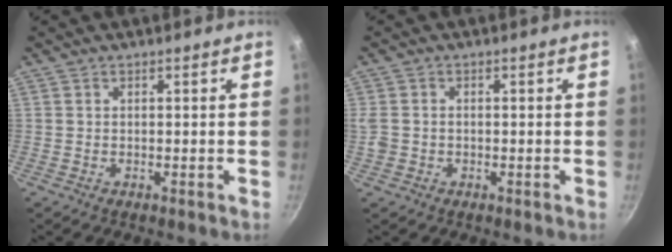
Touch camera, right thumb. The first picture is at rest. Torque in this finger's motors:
{"motor_torque": [-0.07, -0.09, -0.23, 0.03, -0.02]}